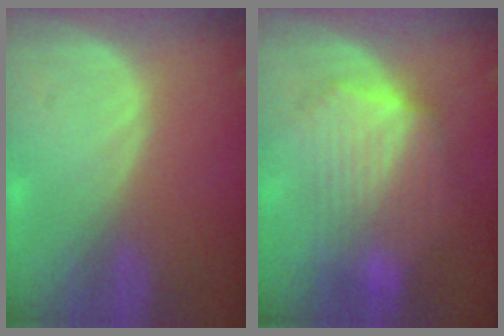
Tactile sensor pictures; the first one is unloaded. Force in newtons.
{"total": 8.9, "press": 8.9, "slide": 0.4}